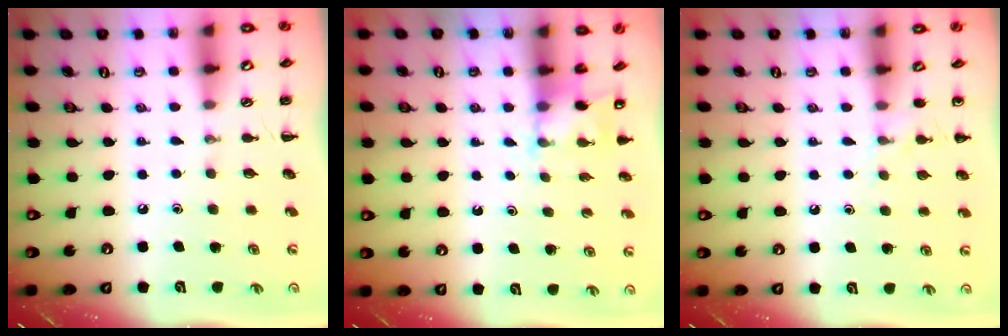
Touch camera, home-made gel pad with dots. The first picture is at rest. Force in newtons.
{"total": 4.0, "press": 3.8, "slide": 1.2}
{"total": 5.0, "press": 4.7, "slide": 1.9}